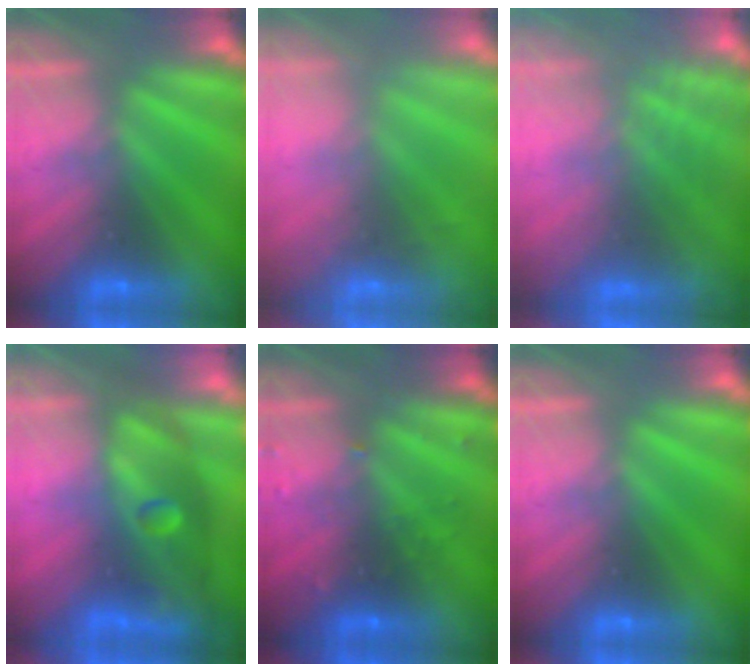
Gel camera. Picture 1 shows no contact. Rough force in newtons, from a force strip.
{"total": 9.4}
{"total": 8.7}
{"total": 7.6}
{"total": 2.9}
{"total": 0.0}